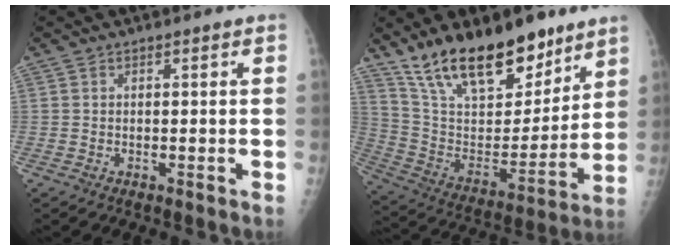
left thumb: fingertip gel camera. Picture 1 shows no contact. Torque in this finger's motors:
{"motor_torque": [1.64, 1.69, 1.24, -1.53, 0.44]}